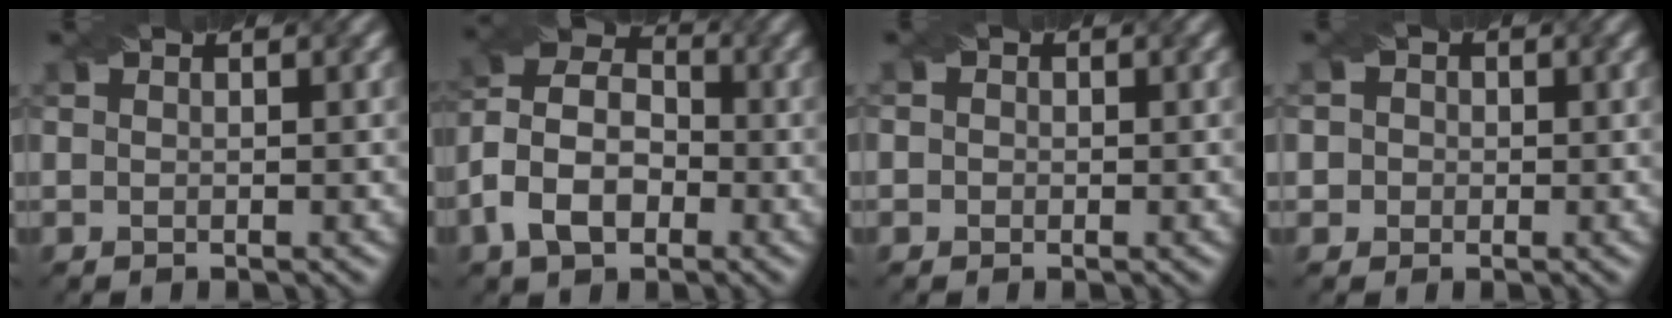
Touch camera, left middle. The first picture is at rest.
{"total": 7.0, "force": [-2.8, 4.6, 4.4], "torque": [-0.083, 0.012, -0.068]}
{"total": 1.5, "force": [0.4, 1.3, 0.5], "torque": [0.003, 0.008, -0.011]}
{"total": 2.8, "force": [0.7, 2.5, 0.9], "torque": [0.006, 0.019, -0.004]}